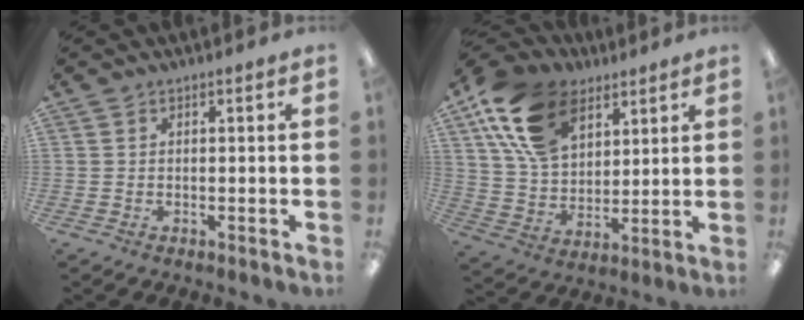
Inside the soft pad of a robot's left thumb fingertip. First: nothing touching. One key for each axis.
{"total": 18.6, "fx": 10.1, "fy": 11.7, "fz": 10.4, "tx": -0.217, "ty": -0.026, "tz": 0.189}